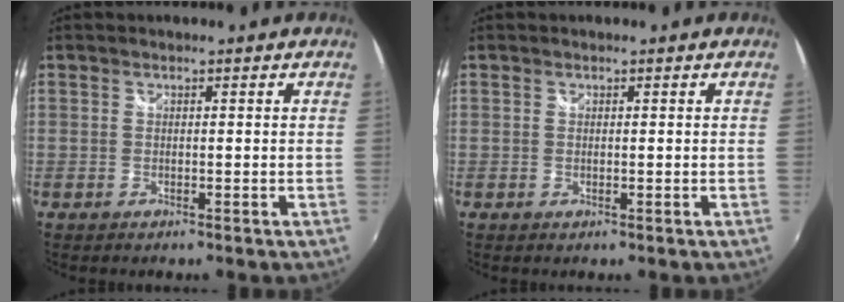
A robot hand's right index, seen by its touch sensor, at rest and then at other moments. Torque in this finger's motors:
{"motor_torque": [-0.07, -0.01, -0.03, -0.01]}